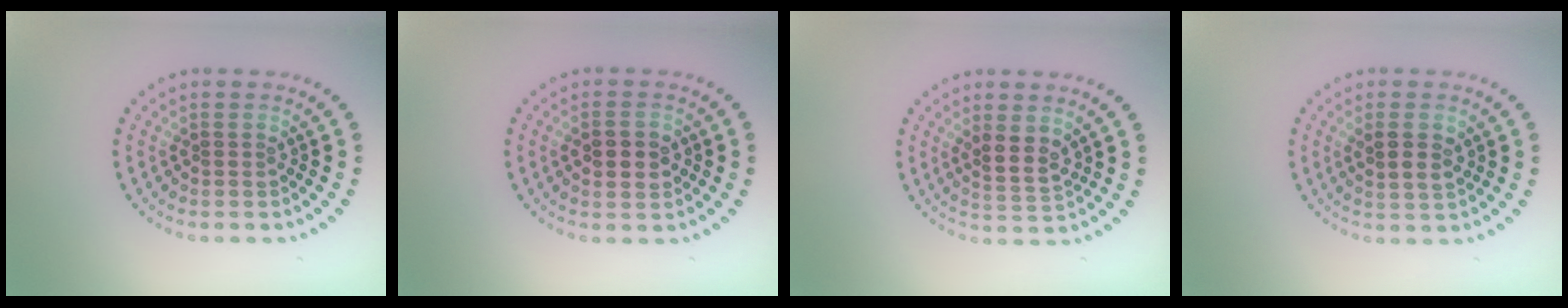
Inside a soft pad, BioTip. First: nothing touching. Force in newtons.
{"total": 3.3, "press": 3.3, "slide": 0.2}
{"total": 2.5, "press": 2.2, "slide": 1.2}
{"total": 2.3, "press": 2.2, "slide": 0.7}